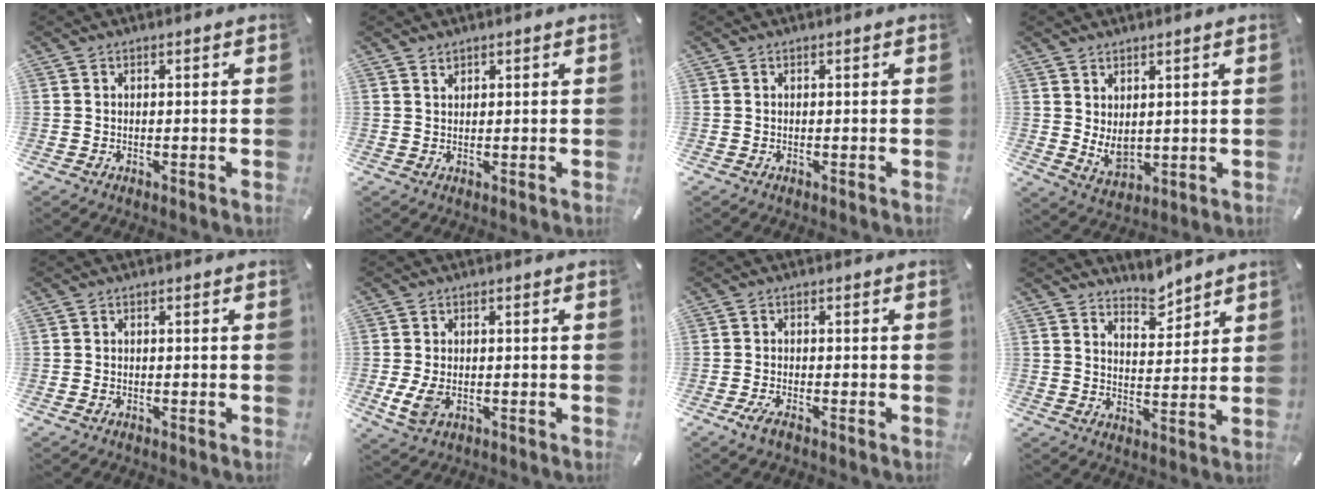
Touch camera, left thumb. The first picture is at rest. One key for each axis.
{"total": 1.3, "fx": 1.1, "fy": 0.6, "fz": 0.1, "tx": 0.005, "ty": -0.005, "tz": 0.021}
{"total": 0.0}
{"total": 5.0, "fx": 2.3, "fy": 3.4, "fz": 2.8, "tx": -0.047, "ty": -0.020, "tz": 0.044}
{"total": 0.6, "fx": -0.2, "fy": 0.4, "fz": 0.4, "tx": -0.006, "ty": 0.000, "tz": -0.005}
{"total": 4.3, "fx": -0.7, "fy": 2.8, "fz": 3.1, "tx": -0.080, "ty": -0.006, "tz": -0.015}
{"total": 2.2, "fx": -1.4, "fy": 0.6, "fz": 1.7, "tx": -0.041, "ty": -0.002, "tz": -0.029}
{"total": 6.0, "fx": 5.6, "fy": 2.0, "fz": 0.4, "tx": 0.005, "ty": -0.046, "tz": 0.103}